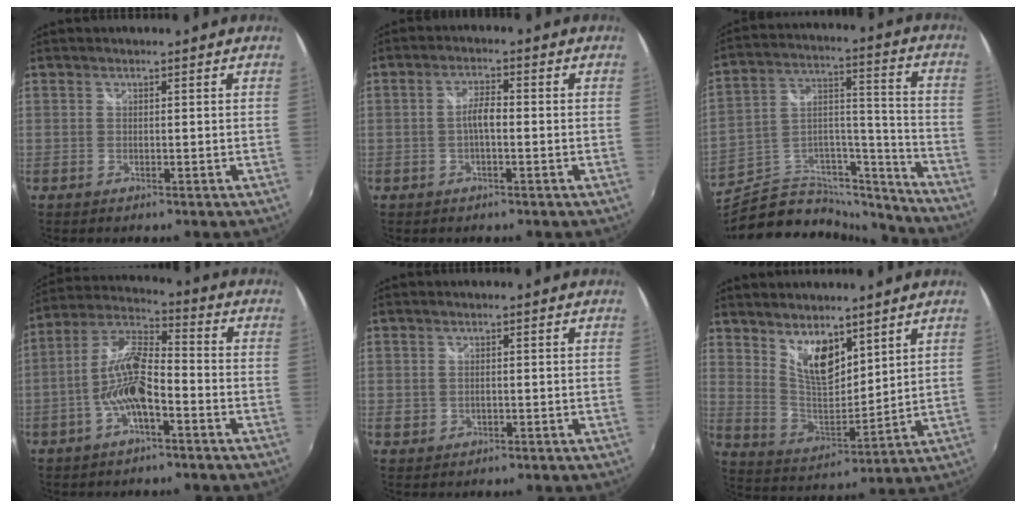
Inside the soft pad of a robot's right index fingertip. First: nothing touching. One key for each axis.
{"total": 3.1, "fx": -0.7, "fy": 0.9, "fz": 2.9, "tx": -0.057, "ty": 0.009, "tz": -0.014}
{"total": 19.3, "fx": -15.5, "fy": 9.1, "fz": 7.2, "tx": -0.125, "ty": 0.064, "tz": -0.238}
{"total": 10.6, "fx": -3.8, "fy": 3.5, "fz": 9.3, "tx": -0.200, "ty": 0.010, "tz": -0.072}
{"total": 2.4, "fx": -0.3, "fy": 2.2, "fz": 1.1, "tx": -0.021, "ty": -0.001, "tz": -0.005}
{"total": 10.0, "fx": 6.5, "fy": 4.5, "fz": 6.1, "tx": -0.102, "ty": -0.007, "tz": 0.129}